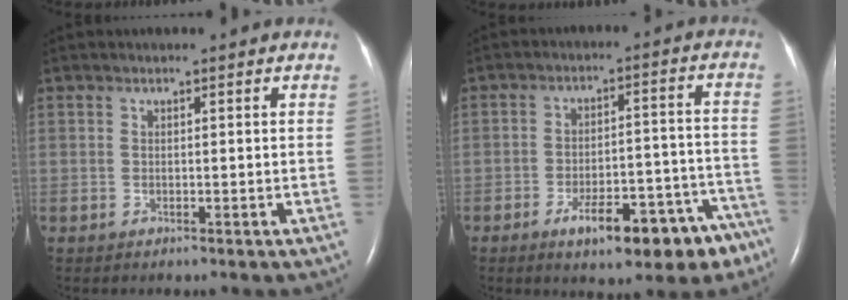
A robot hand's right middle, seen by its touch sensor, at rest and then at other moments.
{"total": 14.0, "force": [-9.4, 4.5, 9.2], "torque": [-0.090, 0.040, -0.128]}